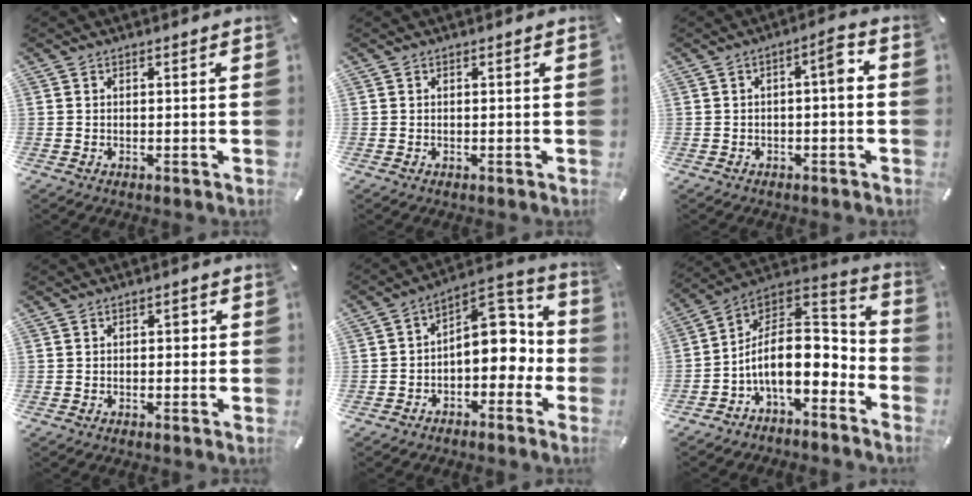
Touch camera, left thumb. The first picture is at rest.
{"total": 0.0}
{"total": 5.1, "force": [-0.5, 1.4, 4.9], "torque": [-0.073, 0.010, -0.016]}
{"total": 1.8, "force": [0.0, 1.3, 1.3], "torque": [-0.011, 0.002, -0.008]}
{"total": 11.9, "force": [0.4, 8.4, 8.4], "torque": [-0.085, -0.017, 0.006]}
{"total": 14.6, "force": [-3.1, 9.2, 11.0], "torque": [-0.200, -0.009, -0.051]}